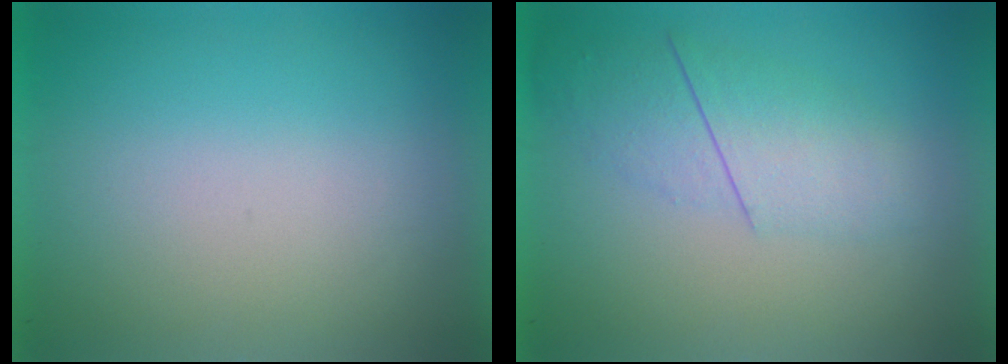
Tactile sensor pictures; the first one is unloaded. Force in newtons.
{"total": 2.4}